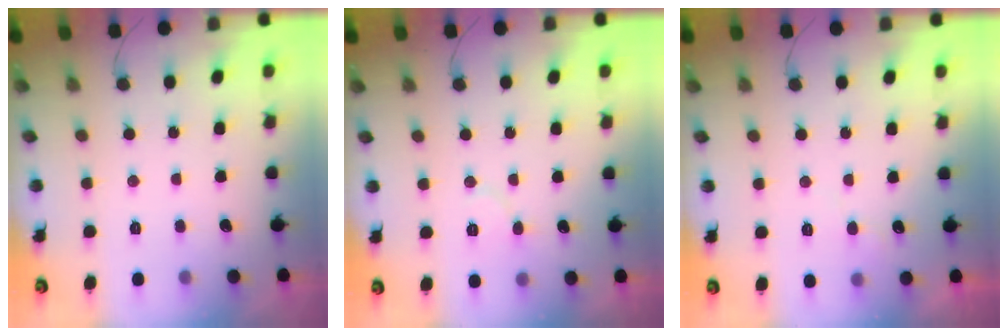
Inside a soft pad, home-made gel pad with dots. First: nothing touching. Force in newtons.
{"total": 5.5, "press": 5.5, "slide": 0.5}
{"total": 3.9, "press": 3.9, "slide": 0.4}